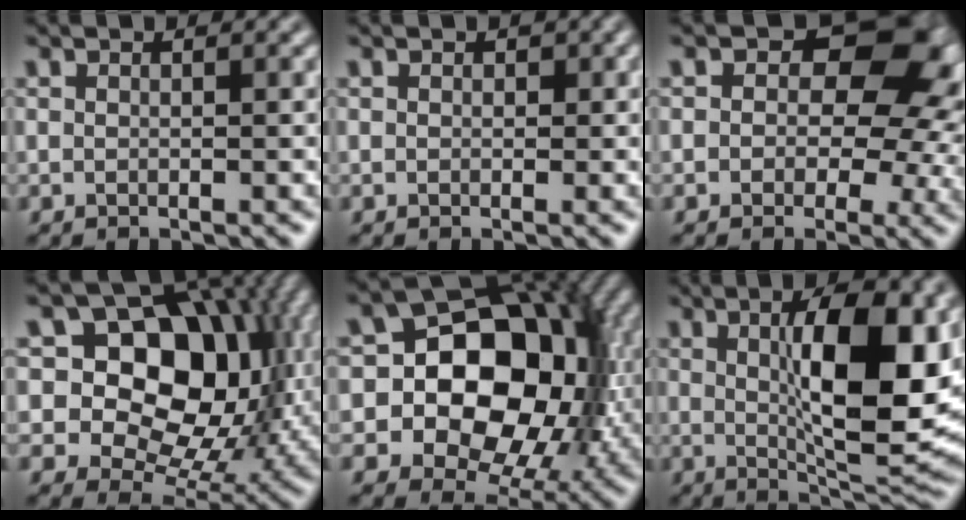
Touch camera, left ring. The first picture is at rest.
{"total": 0.6, "force": [0.1, 0.5, 0.3], "torque": [-0.002, 0.009, 0.000]}
{"total": 11.0, "force": [1.5, 7.1, 8.3], "torque": [-0.110, 0.002, 0.034]}
{"total": 12.6, "force": [2.3, 9.2, 8.3], "torque": [-0.127, 0.014, 0.044]}
{"total": 14.1, "force": [-0.6, 10.7, 9.2], "torque": [-0.112, 0.015, -0.016]}
{"total": 9.9, "force": [0.9, 2.7, 9.4], "torque": [-0.141, 0.001, 0.028]}